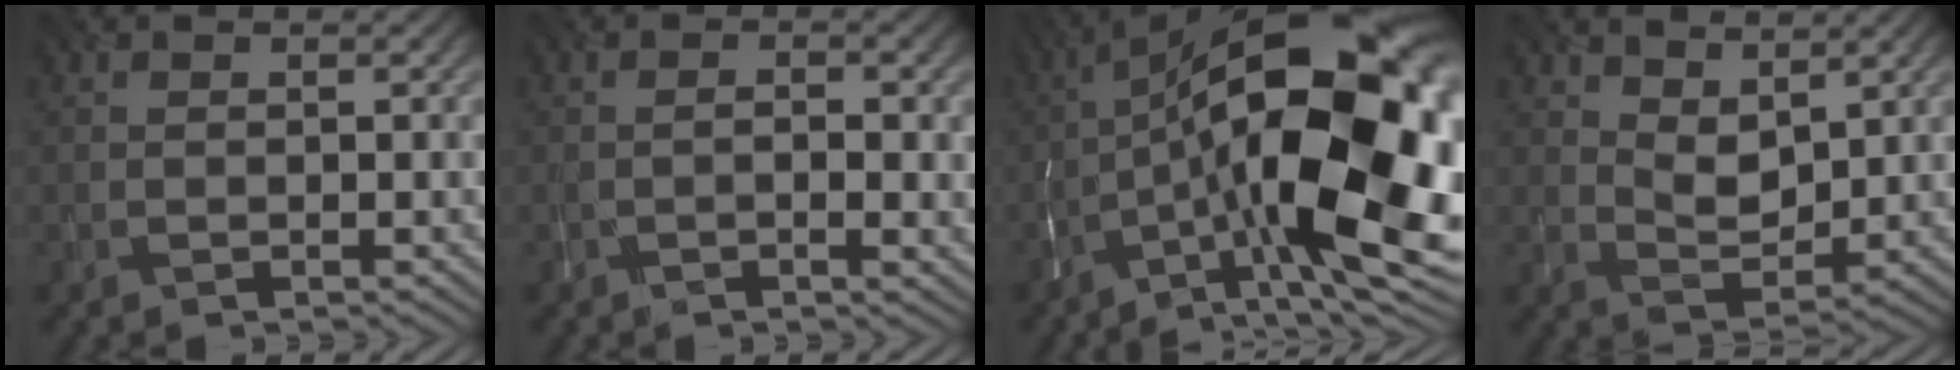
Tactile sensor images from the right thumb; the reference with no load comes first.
{"total": 3.1, "force": [-0.8, 0.9, 2.9], "torque": [-0.049, -0.003, -0.010]}
{"total": 22.0, "force": [-3.0, 8.8, 19.9], "torque": [-0.327, 0.006, -0.060]}
{"total": 4.7, "force": [3.1, 2.3, 2.8], "torque": [-0.057, -0.007, 0.056]}